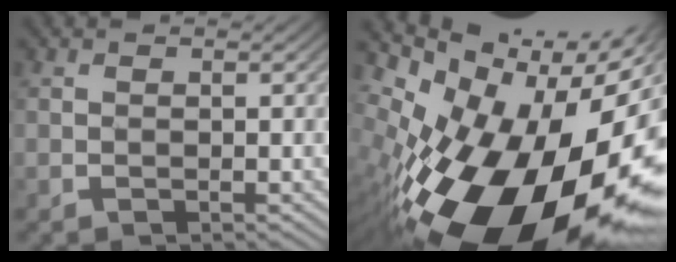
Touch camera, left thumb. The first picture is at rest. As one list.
[{"total": 20.2, "force": [-8.4, 9.3, 15.9], "torque": [-0.271, -0.051, -0.134]}]